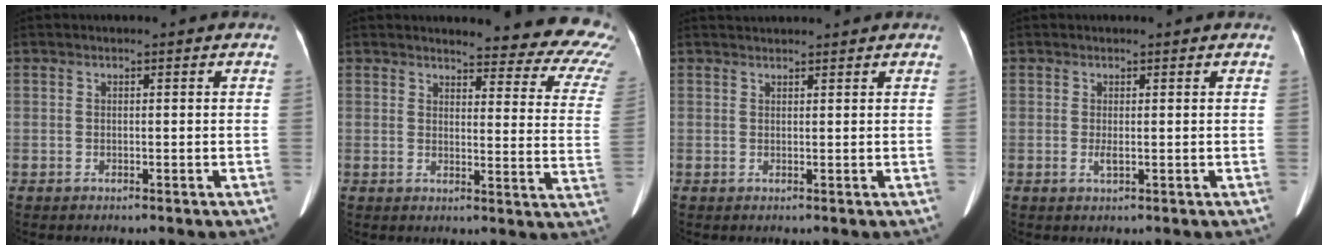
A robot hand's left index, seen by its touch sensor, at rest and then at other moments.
{"total": 17.3, "force": [16.4, 3.0, 4.7], "torque": [-0.022, -0.099, 0.149]}
{"total": 3.5, "force": [3.4, 0.0, 0.7], "torque": [-0.008, 0.032, 0.053]}
{"total": 1.4, "force": [0.4, 0.3, 1.4], "torque": [-0.031, 0.002, 0.008]}